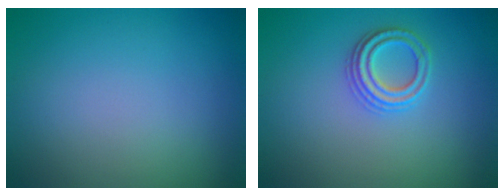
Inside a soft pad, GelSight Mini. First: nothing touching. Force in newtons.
{"total": 2.3, "press": 2.3, "slide": 0.3}